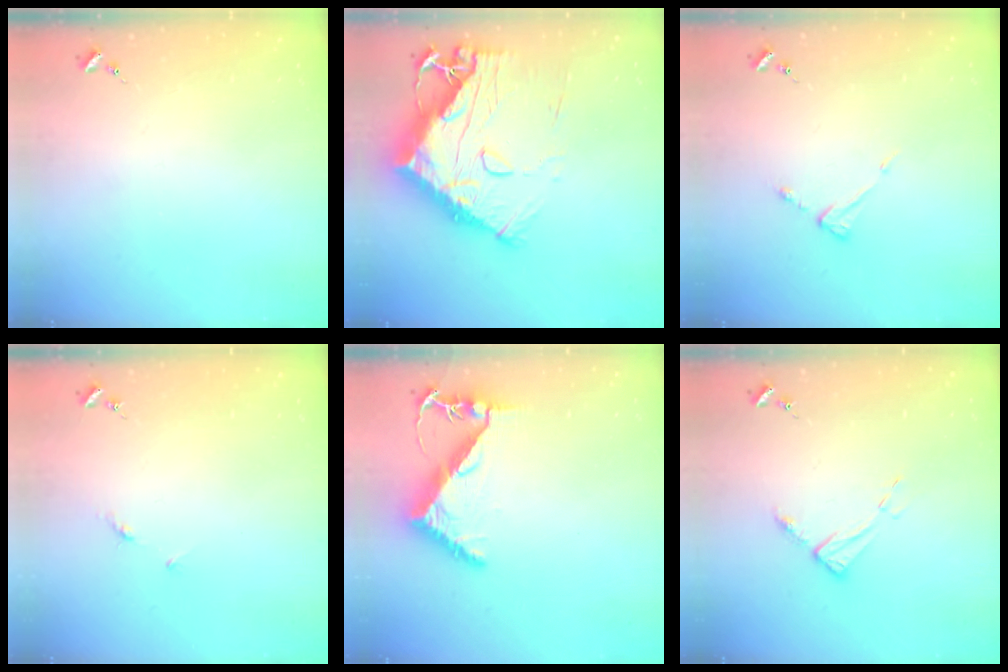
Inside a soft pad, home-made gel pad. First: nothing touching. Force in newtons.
{"total": 23.2, "press": 23.1, "slide": 2.2}
{"total": 4.4, "press": 4.4, "slide": 0.4}
{"total": 3.9, "press": 3.8, "slide": 0.5}
{"total": 6.8, "press": 6.8, "slide": 0.9}
{"total": 7.7, "press": 7.7, "slide": 0.6}